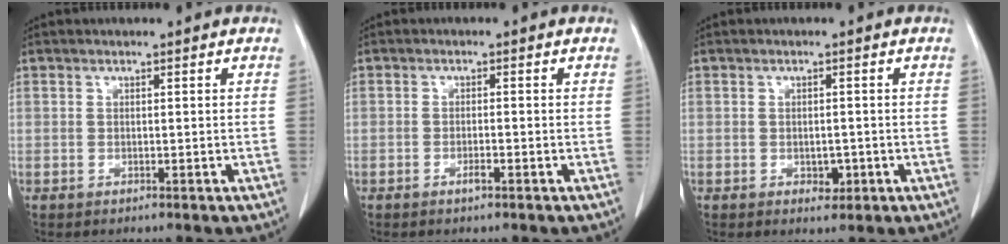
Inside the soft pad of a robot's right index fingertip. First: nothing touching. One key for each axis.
{"total": 1.3, "fx": -0.8, "fy": 0.1, "fz": 1.1, "tx": -0.020, "ty": -0.001, "tz": -0.013}
{"total": 2.0, "fx": -0.6, "fy": 1.3, "fz": 1.3, "tx": -0.015, "ty": 0.000, "tz": -0.003}